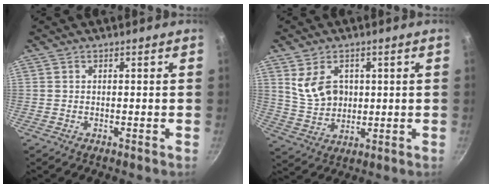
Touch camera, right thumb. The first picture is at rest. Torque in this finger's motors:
{"motor_torque": [-0.67, 0.96, 0.08, 0.37, 0.06]}